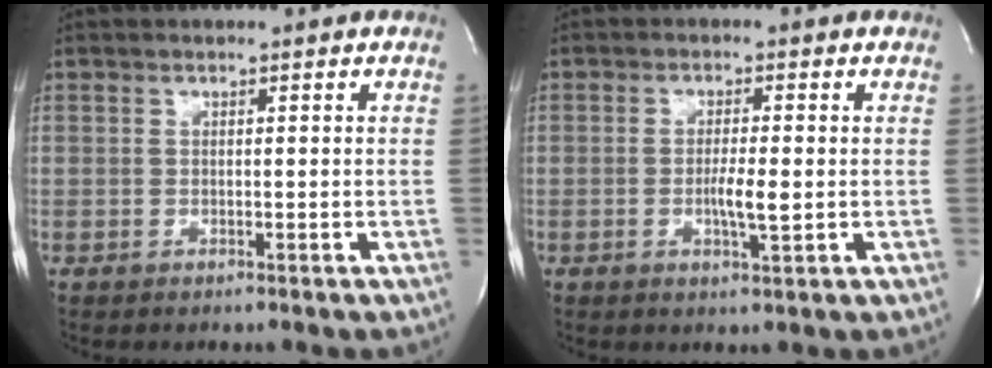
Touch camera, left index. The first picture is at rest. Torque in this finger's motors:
{"motor_torque": [0.50, 0.17, 0.11, 0.05]}